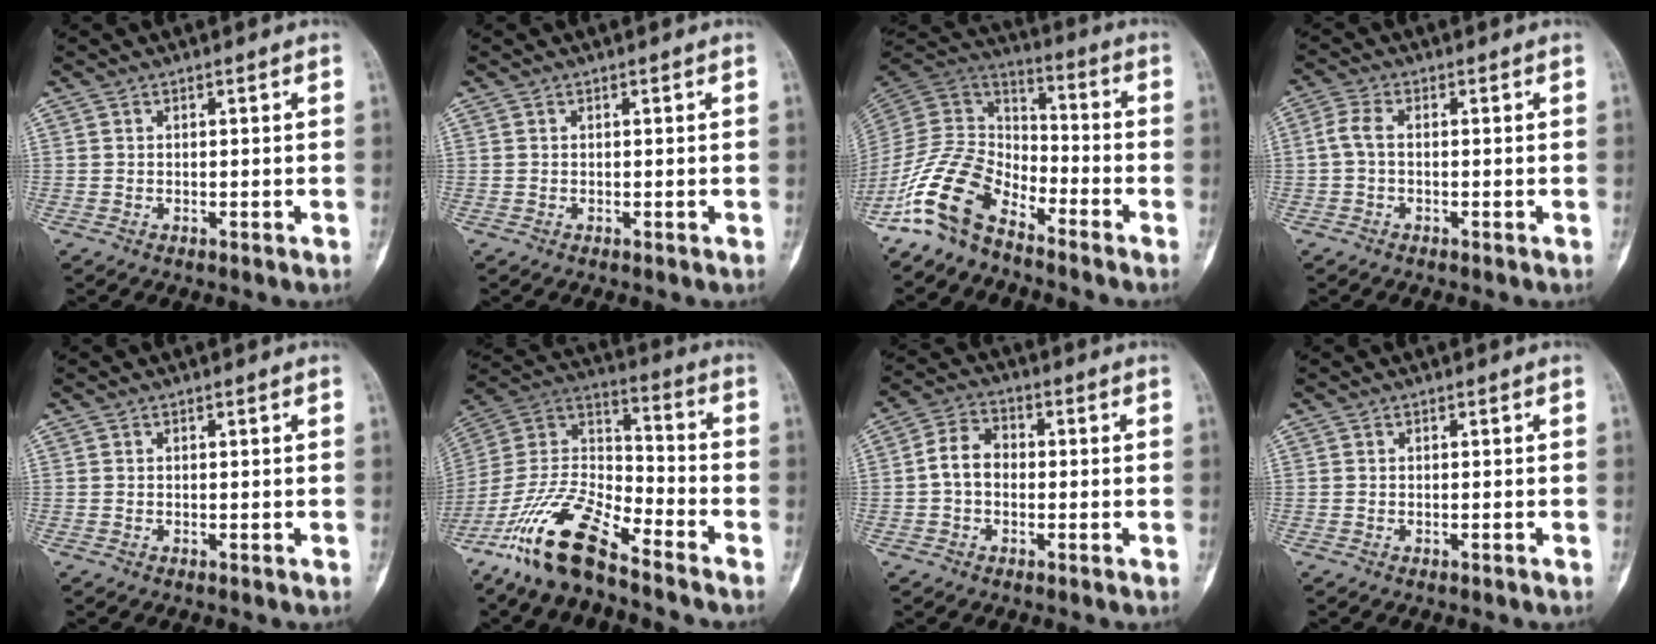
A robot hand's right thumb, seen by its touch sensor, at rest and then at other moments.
{"total": 0.0}
{"total": 13.3, "force": [-9.5, 6.4, 6.7], "torque": [-0.122, 0.083, -0.199]}
{"total": 3.1, "force": [-0.4, 1.6, 2.7], "torque": [-0.059, 0.012, -0.015]}
{"total": 0.0}
{"total": 17.7, "force": [-12.8, 5.4, 11.0], "torque": [-0.206, 0.072, -0.245]}
{"total": 6.2, "force": [-0.8, 4.6, 4.1], "torque": [-0.060, 0.024, -0.025]}
{"total": 0.0}